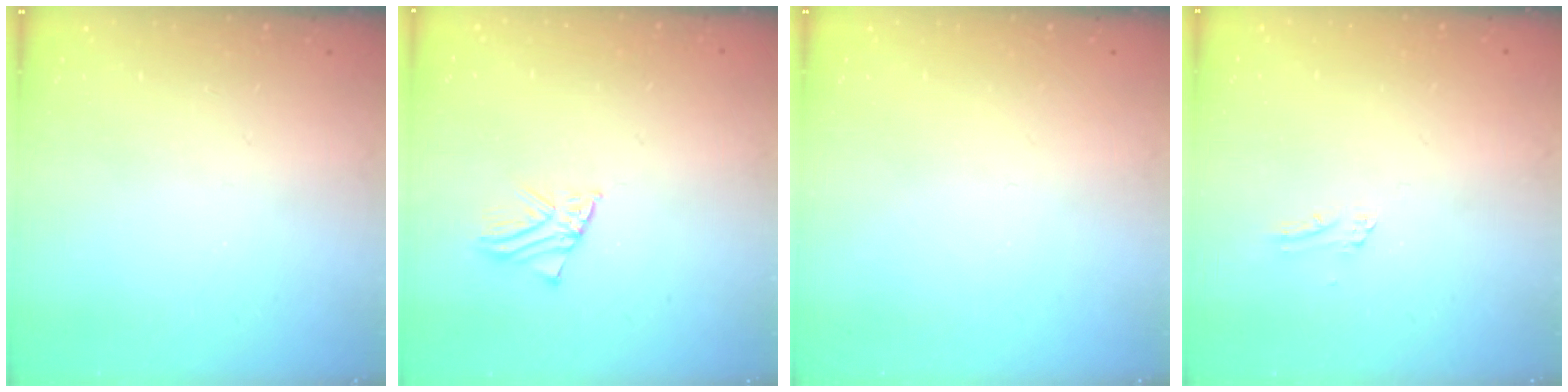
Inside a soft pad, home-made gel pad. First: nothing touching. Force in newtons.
{"total": 1.8, "press": 1.8, "slide": 0.1}
{"total": 0.0}
{"total": 1.4, "press": 1.4, "slide": 0.1}